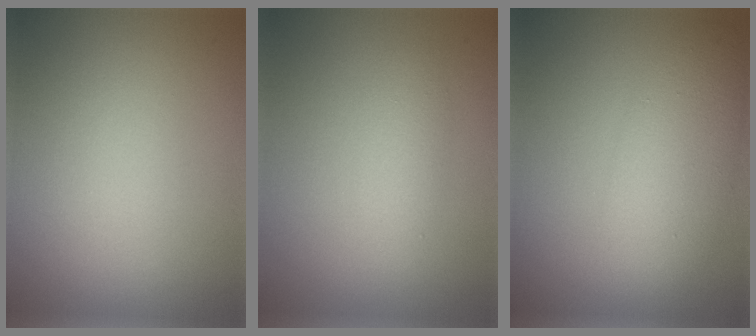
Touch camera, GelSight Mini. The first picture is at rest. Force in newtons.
{"total": 1.9, "press": 1.9, "slide": 0.0}
{"total": 4.9, "press": 4.9, "slide": 0.1}